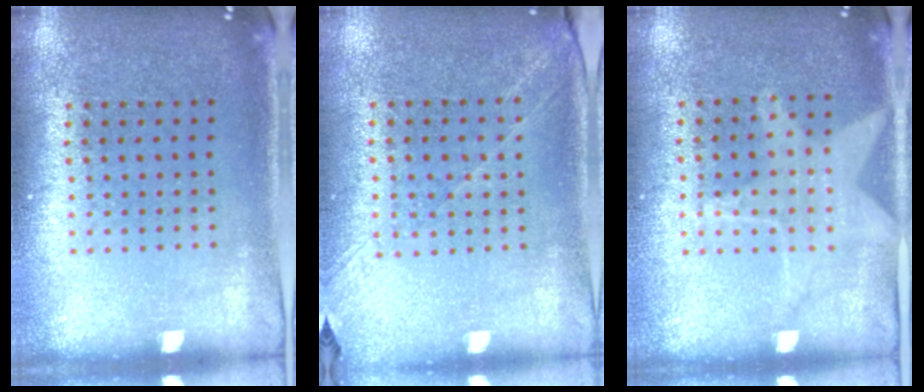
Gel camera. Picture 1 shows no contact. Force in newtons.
{"total": 1.2, "press": 1.1, "slide": 0.6}
{"total": 1.1, "press": 1.0, "slide": 0.4}